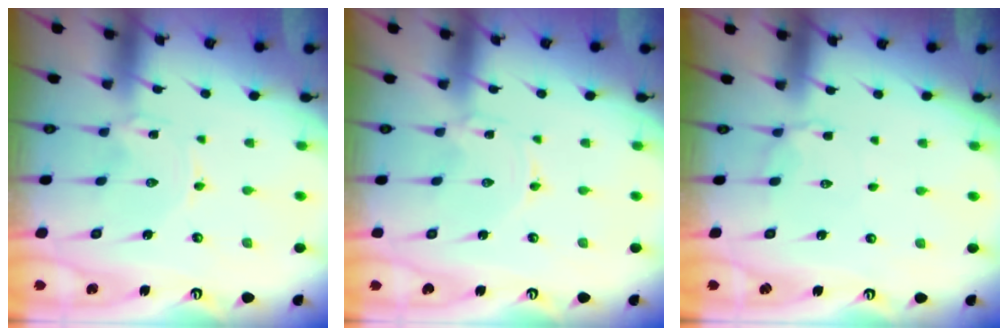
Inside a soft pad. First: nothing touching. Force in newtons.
{"total": 0.0}
{"total": 3.4, "press": 3.2, "slide": 1.2}